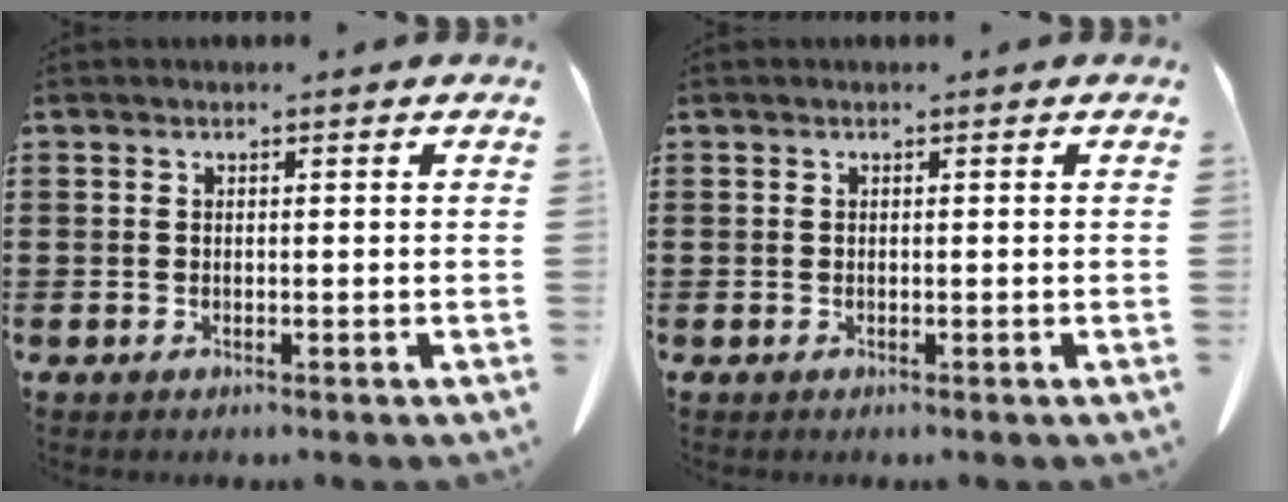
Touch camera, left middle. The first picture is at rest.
{"total": 0.0}